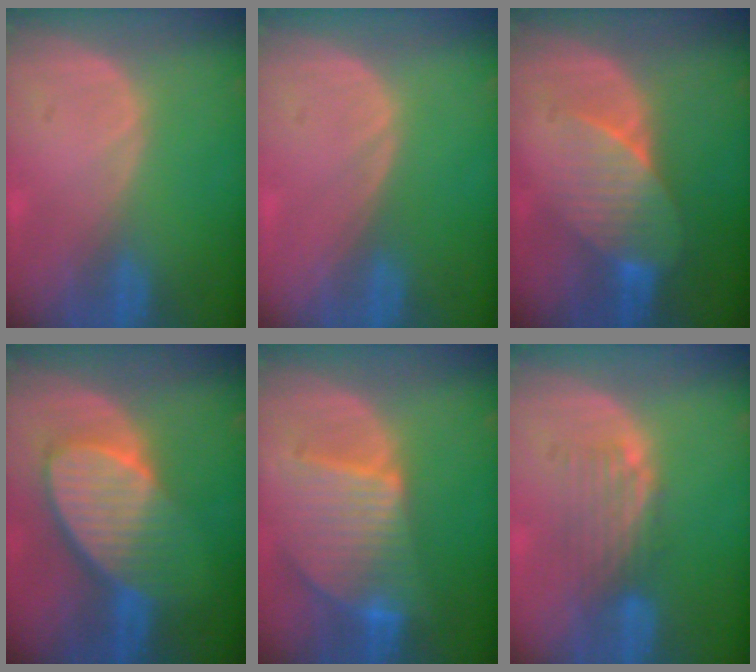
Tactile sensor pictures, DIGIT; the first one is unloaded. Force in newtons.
{"total": 0.0}
{"total": 7.4, "press": 6.9, "slide": 2.8}
{"total": 9.1, "press": 8.1, "slide": 4.0}
{"total": 9.5, "press": 8.3, "slide": 4.6}
{"total": 4.8, "press": 4.1, "slide": 2.5}